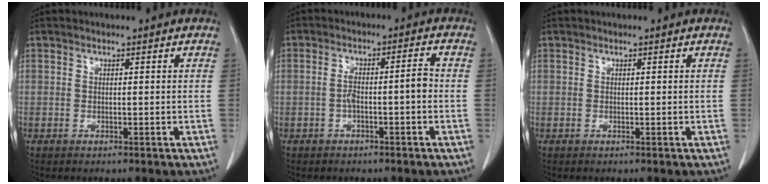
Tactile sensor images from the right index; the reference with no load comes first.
{"total": 4.4, "force": [-1.0, 0.8, 4.2], "torque": [-0.075, 0.017, -0.013]}
{"total": 0.0}